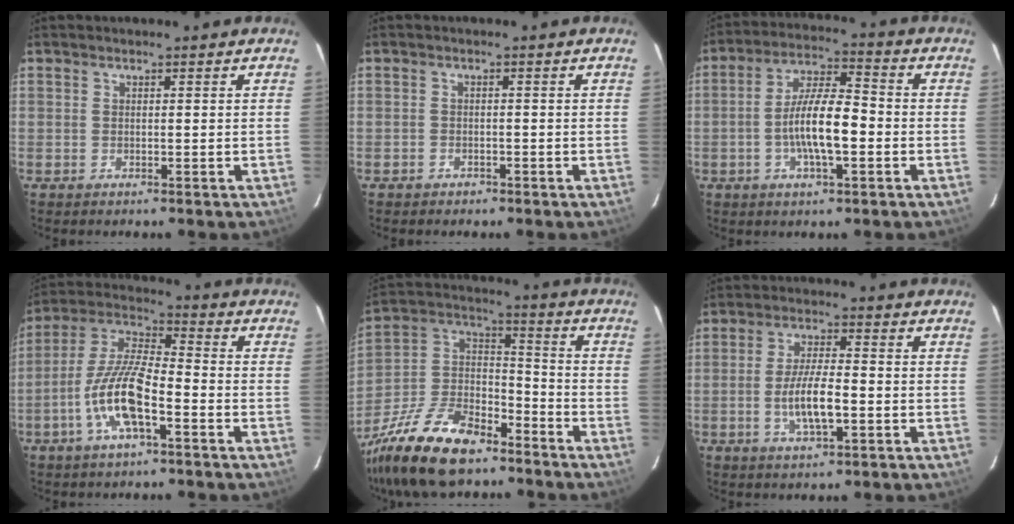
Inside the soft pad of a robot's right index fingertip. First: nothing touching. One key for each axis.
{"total": 1.8, "fx": -1.2, "fy": 1.3, "fz": 0.1, "tx": -0.007, "ty": 0.005, "tz": -0.019}
{"total": 10.8, "fx": -2.4, "fy": 2.9, "fz": 10.1, "tx": -0.195, "ty": 0.007, "tz": -0.046}
{"total": 12.5, "fx": -5.2, "fy": 3.4, "fz": 10.9, "tx": -0.231, "ty": 0.000, "tz": -0.103}
{"total": 21.9, "fx": -15.2, "fy": 10.3, "fz": 11.9, "tx": -0.265, "ty": 0.010, "tz": -0.266}
{"total": 8.1, "fx": -2.0, "fy": 2.1, "fz": 7.5, "tx": -0.148, "ty": -0.002, "tz": -0.037}